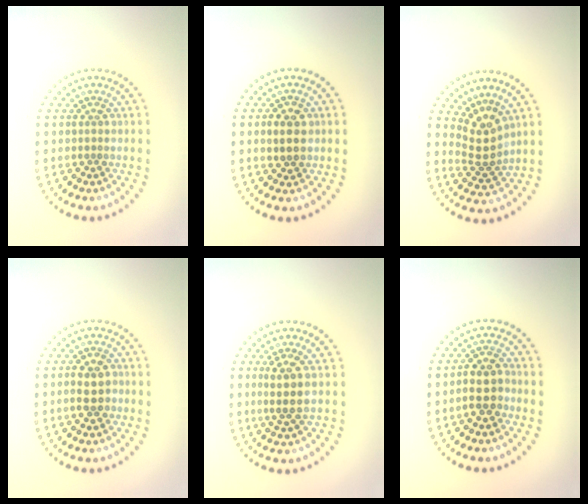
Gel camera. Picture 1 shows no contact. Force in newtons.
{"total": 2.6, "press": 2.6, "slide": 0.3}
{"total": 3.0, "press": 2.3, "slide": 1.9}
{"total": 2.7, "press": 2.7, "slide": 0.6}
{"total": 2.5, "press": 2.1, "slide": 1.3}
{"total": 3.0, "press": 2.7, "slide": 1.2}